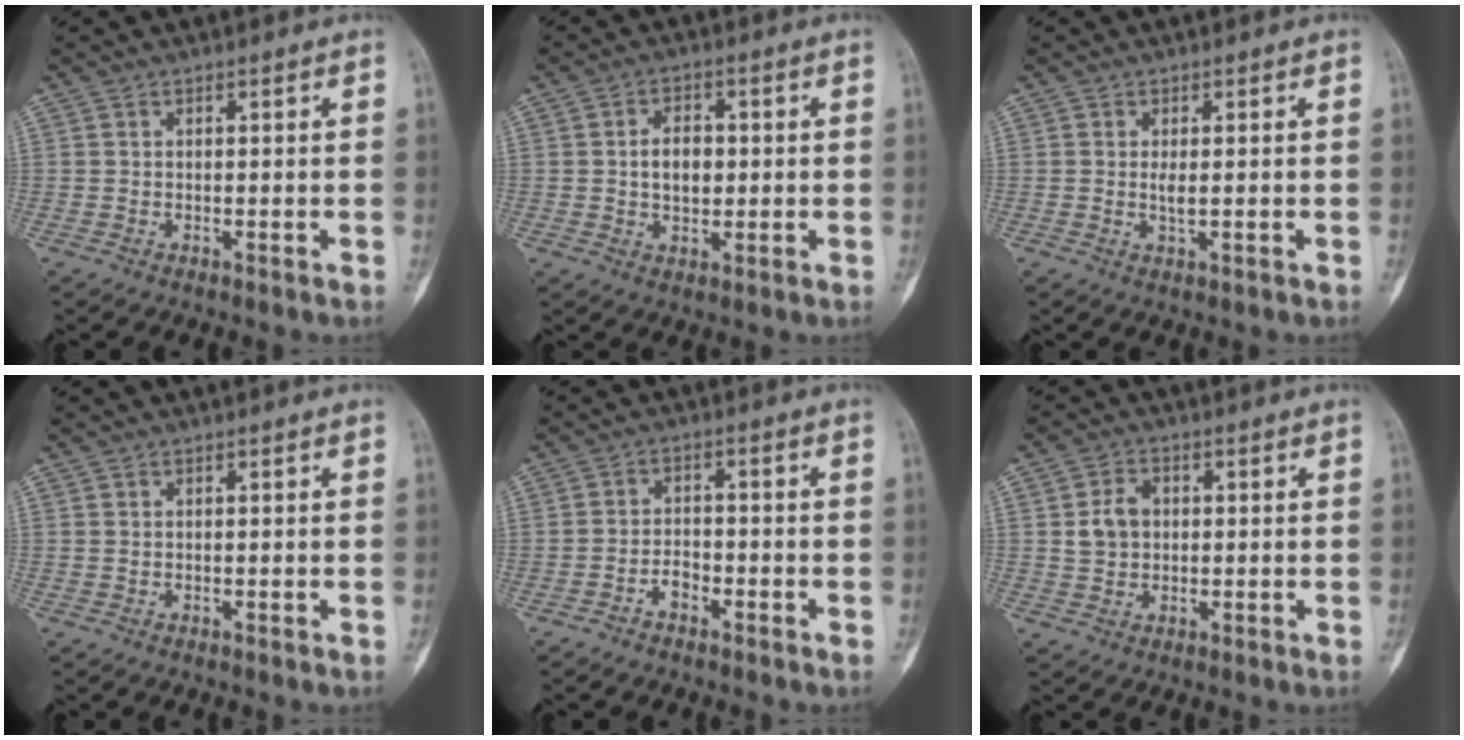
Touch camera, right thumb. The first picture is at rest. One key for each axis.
{"total": 5.8, "fx": 0.2, "fy": 3.9, "fz": 4.4, "tx": -0.054, "ty": 0.004, "tz": 0.002}
{"total": 2.0, "fx": 0.0, "fy": 0.5, "fz": 1.9, "tx": -0.042, "ty": -0.005, "tz": 0.003}
{"total": 0.0}
{"total": 3.2, "fx": -2.0, "fy": 1.9, "fz": 1.6, "tx": -0.021, "ty": 0.019, "tz": -0.036}
{"total": 5.3, "fx": 0.6, "fy": 4.2, "fz": 3.2, "tx": -0.040, "ty": 0.006, "tz": 0.010}